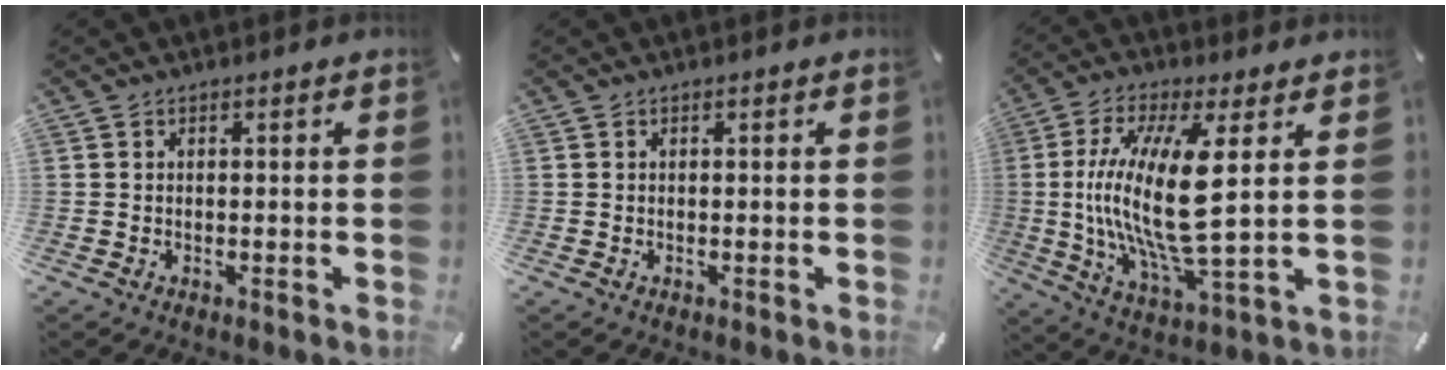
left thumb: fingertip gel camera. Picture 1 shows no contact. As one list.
[{"total": 0.0}, {"total": 19.2, "force": [2.0, 5.0, 18.4], "torque": [-0.396, -0.023, 0.020]}]